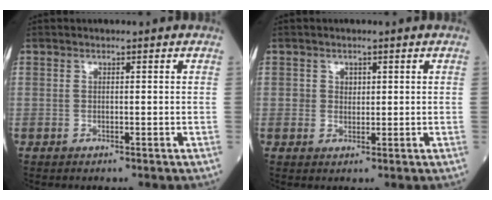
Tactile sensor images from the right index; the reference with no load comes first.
{"total": 1.5, "force": [0.4, 1.3, 0.6], "torque": [-0.007, 0.000, 0.006]}